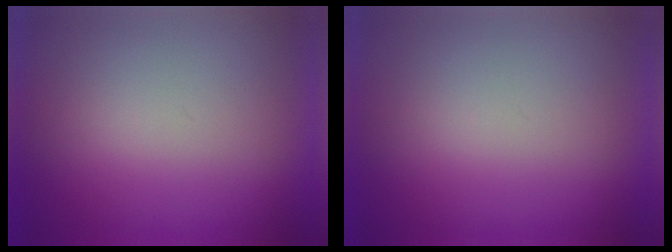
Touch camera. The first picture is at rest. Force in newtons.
{"total": 0.0}